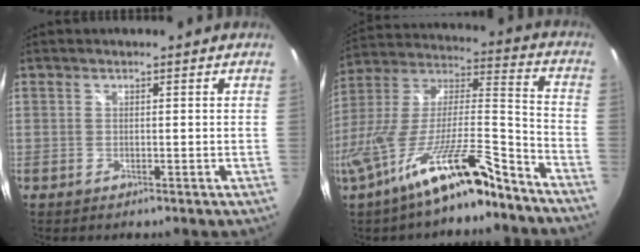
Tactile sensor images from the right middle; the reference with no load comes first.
{"total": 19.9, "force": [-14.0, 2.7, 13.8], "torque": [-0.251, -0.028, -0.243]}